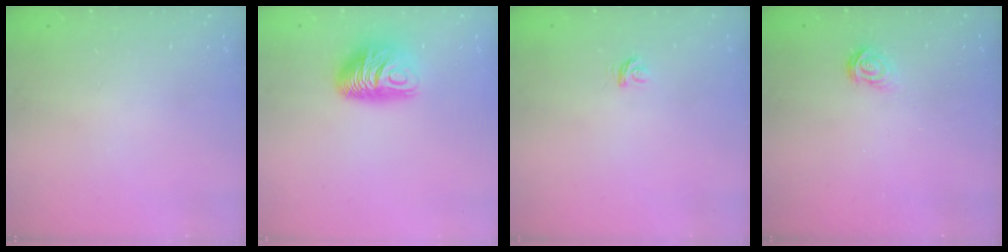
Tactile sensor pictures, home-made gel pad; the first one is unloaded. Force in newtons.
{"total": 10.6, "press": 10.6, "slide": 0.9}
{"total": 3.1, "press": 3.1, "slide": 0.2}
{"total": 3.7, "press": 3.7, "slide": 0.2}